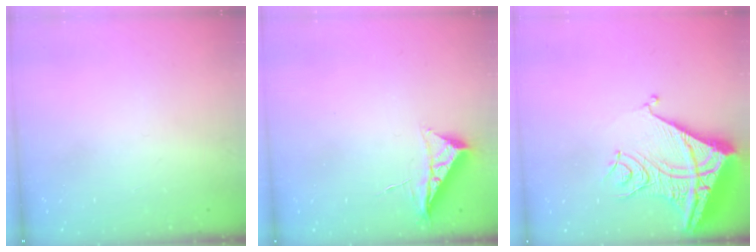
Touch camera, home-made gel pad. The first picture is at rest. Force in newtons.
{"total": 6.3, "press": 6.2, "slide": 0.8}
{"total": 15.2, "press": 15.1, "slide": 1.8}